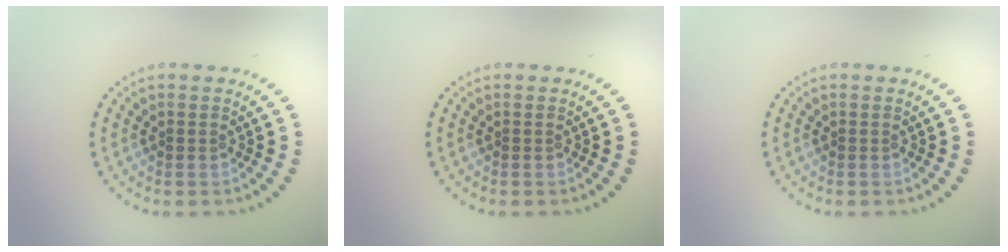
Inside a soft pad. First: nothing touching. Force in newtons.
{"total": 0.0}
{"total": 0.0}